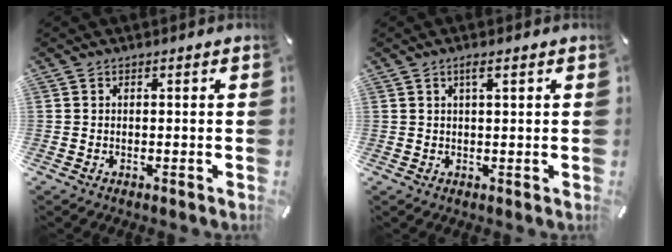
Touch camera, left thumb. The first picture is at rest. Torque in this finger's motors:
{"motor_torque": [-0.06, -0.42, 0.16, 0.08, 0.00]}